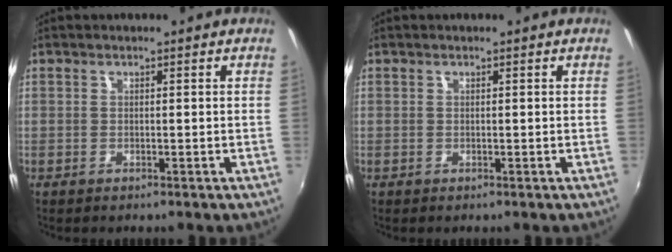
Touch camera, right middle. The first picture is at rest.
{"total": 0.0}